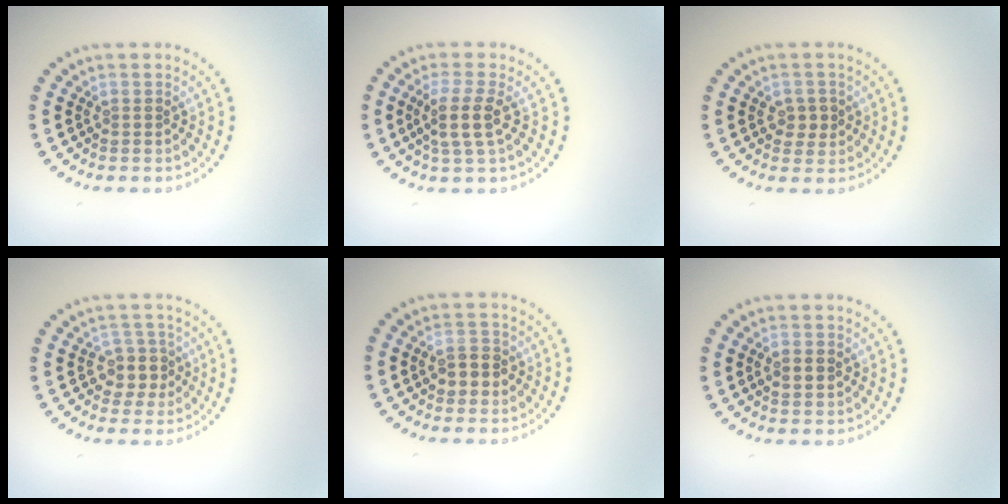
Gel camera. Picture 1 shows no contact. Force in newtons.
{"total": 2.7, "press": 2.2, "slide": 1.6}
{"total": 1.9, "press": 1.8, "slide": 0.3}
{"total": 2.7, "press": 2.3, "slide": 1.5}
{"total": 2.5, "press": 2.4, "slide": 0.5}
{"total": 2.3, "press": 2.2, "slide": 0.1}